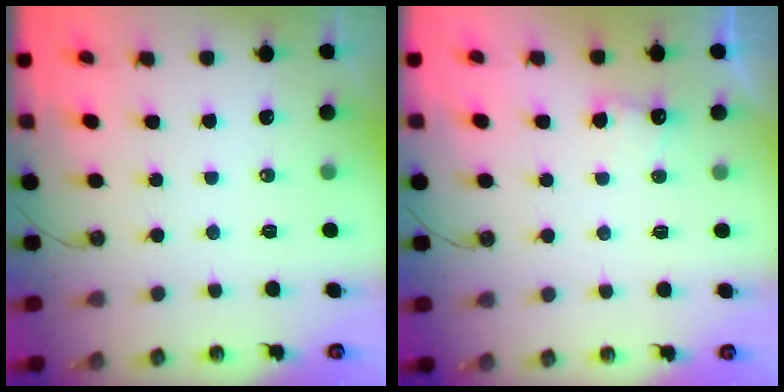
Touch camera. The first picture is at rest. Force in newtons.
{"total": 4.8, "press": 4.6, "slide": 1.1}